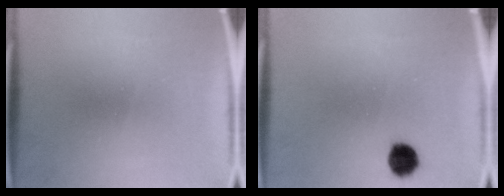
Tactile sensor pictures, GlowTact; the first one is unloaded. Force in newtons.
{"total": 4.9}